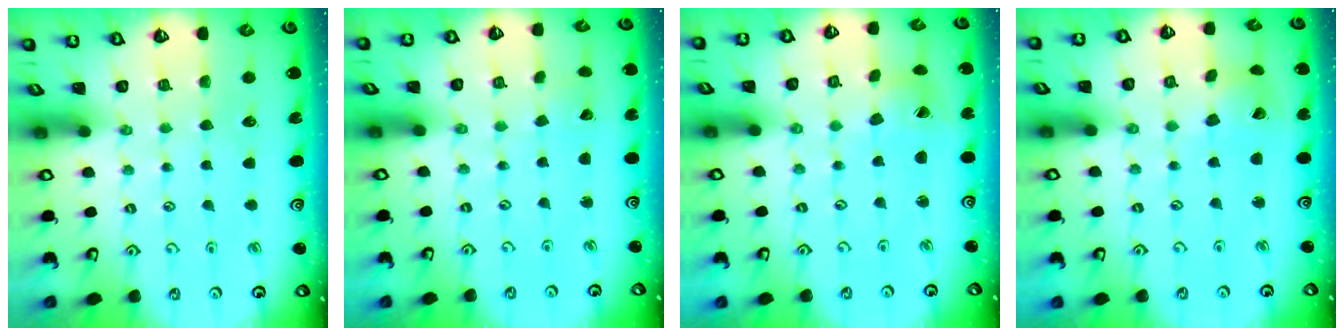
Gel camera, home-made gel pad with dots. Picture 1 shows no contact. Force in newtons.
{"total": 1.6, "press": 1.6, "slide": 0.0}
{"total": 3.0, "press": 3.0, "slide": 0.4}
{"total": 5.0, "press": 4.9, "slide": 0.9}